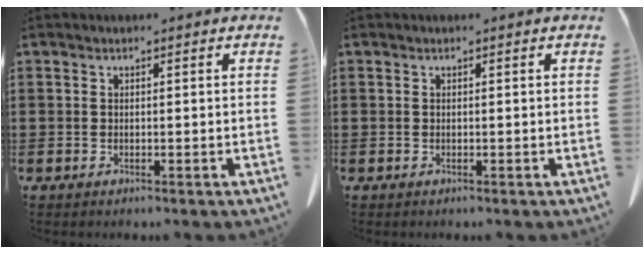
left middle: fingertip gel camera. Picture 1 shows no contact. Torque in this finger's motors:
{"motor_torque": [-0.04, 0.02, 0.00, 0.00]}